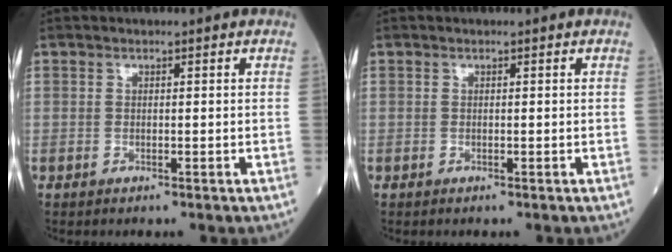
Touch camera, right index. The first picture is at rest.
{"total": 0.0}